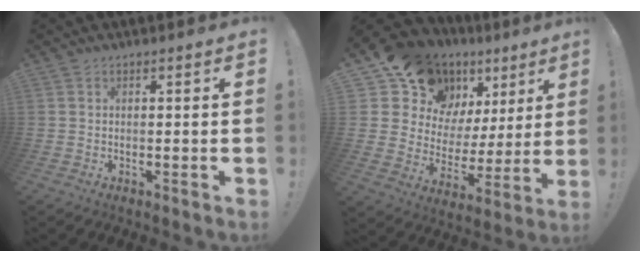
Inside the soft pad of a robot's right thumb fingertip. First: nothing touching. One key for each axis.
{"total": 14.3, "fx": 11.6, "fy": 7.0, "fz": 4.5, "tx": -0.079, "ty": -0.103, "tz": 0.222}